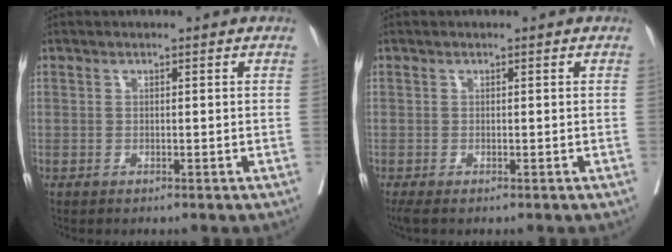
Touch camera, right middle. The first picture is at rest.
{"total": 1.4, "force": [-1.1, 0.0, 0.8], "torque": [-0.014, -0.006, -0.018]}